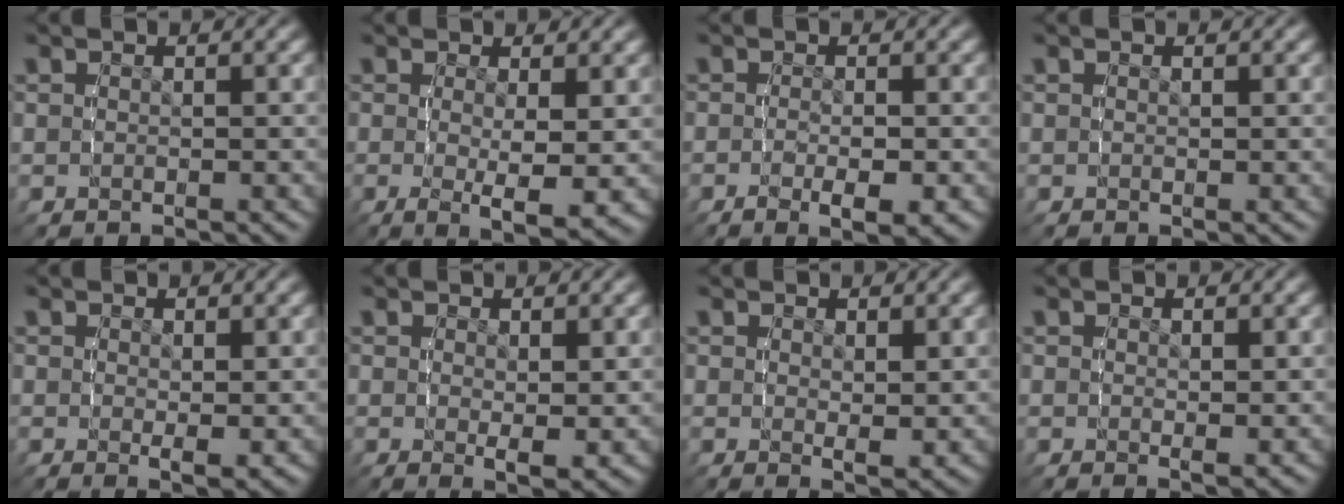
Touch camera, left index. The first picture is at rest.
{"total": 5.4, "force": [-1.3, 1.1, 5.1], "torque": [-0.073, -0.020, -0.010]}
{"total": 3.1, "force": [-0.9, 1.3, 2.7], "torque": [-0.041, 0.002, -0.019]}
{"total": 0.0}
{"total": 1.7, "force": [0.6, -0.1, 1.6], "torque": [-0.013, -0.008, 0.011]}
{"total": 2.2, "force": [0.7, 0.0, 2.1], "torque": [-0.018, -0.011, 0.015]}
{"total": 1.8, "force": [1.2, -0.3, 1.2], "torque": [-0.008, -0.009, 0.022]}
{"total": 1.0, "force": [0.7, -0.1, 0.8], "torque": [-0.003, -0.005, 0.012]}